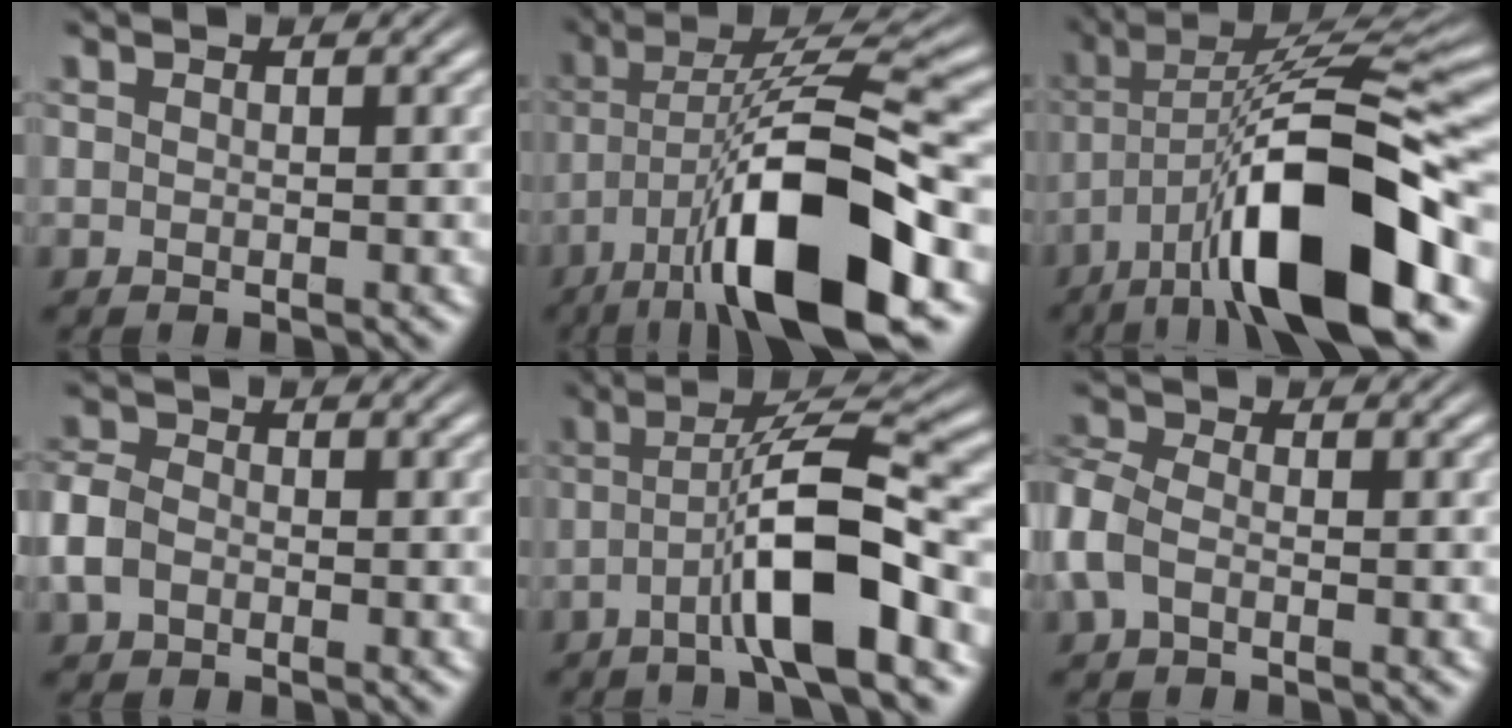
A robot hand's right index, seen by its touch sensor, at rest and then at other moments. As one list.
[{"total": 12.0, "force": [-3.0, 3.5, 11.1], "torque": [-0.184, -0.014, -0.036]}, {"total": 13.1, "force": [-2.7, 4.6, 12.0], "torque": [-0.187, -0.005, -0.034]}, {"total": 3.1, "force": [-0.8, 2.6, 1.5], "torque": [-0.052, -0.009, -0.011]}, {"total": 6.8, "force": [-0.9, 1.2, 6.7], "torque": [-0.109, 0.003, -0.016]}, {"total": 4.3, "force": [-0.8, 3.6, 2.2], "torque": [-0.070, -0.009, -0.017]}]